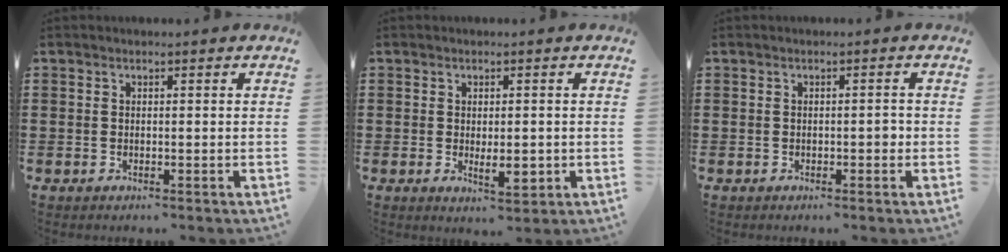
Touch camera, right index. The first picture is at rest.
{"total": 3.8, "force": [-0.5, 1.5, 3.4], "torque": [-0.043, -0.005, -0.012]}
{"total": 1.1, "force": [-0.3, 0.4, 1.0], "torque": [-0.019, 0.001, -0.007]}